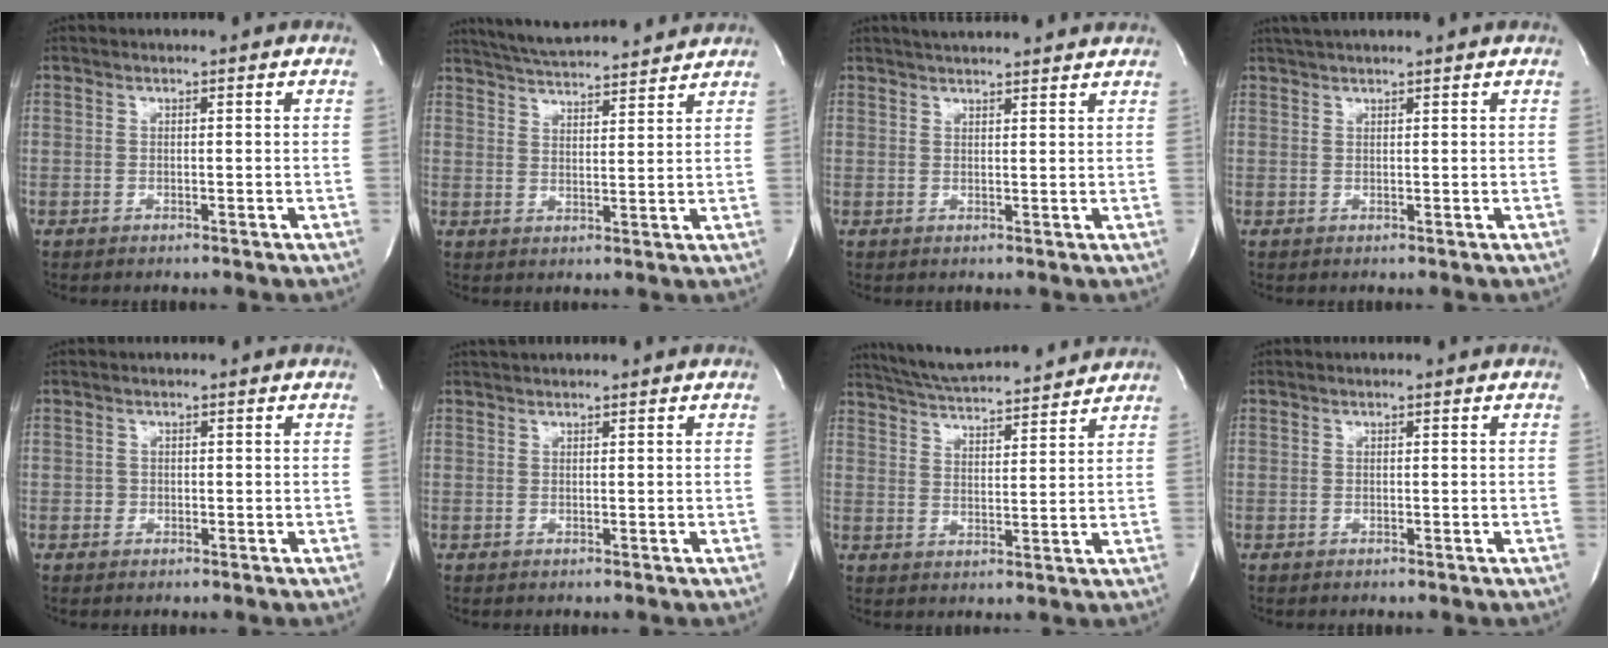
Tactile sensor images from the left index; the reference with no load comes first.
{"total": 14.1, "force": [13.1, 1.5, 4.9], "torque": [-0.089, 0.021, 0.193]}
{"total": 9.4, "force": [8.7, 0.7, 3.4], "torque": [-0.054, 0.020, 0.105]}
{"total": 5.1, "force": [4.5, -0.1, 2.3], "torque": [-0.036, 0.027, 0.065]}
{"total": 0.7, "force": [-0.3, 0.6, 0.0], "torque": [0.003, 0.001, -0.007]}
{"total": 1.1, "force": [0.9, -0.3, 0.4], "torque": [-0.003, 0.013, 0.023]}
{"total": 15.1, "force": [14.1, 1.4, 5.1], "torque": [-0.095, 0.020, 0.213]}
{"total": 0.0}